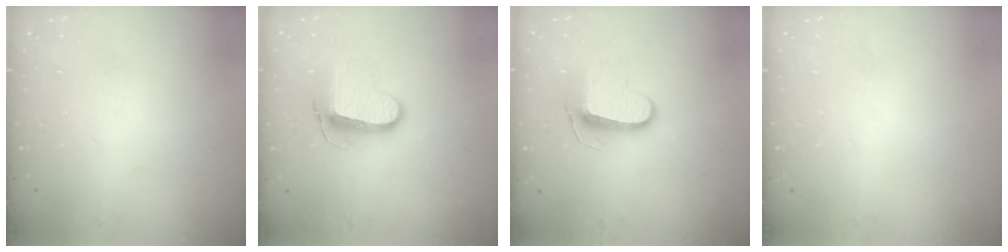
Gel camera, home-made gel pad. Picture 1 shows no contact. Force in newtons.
{"total": 10.0, "press": 10.0, "slide": 0.2}
{"total": 9.4, "press": 9.4, "slide": 0.2}
{"total": 0.0}